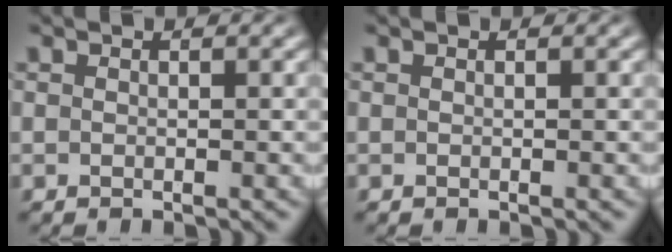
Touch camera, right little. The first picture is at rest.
{"total": 0.0}